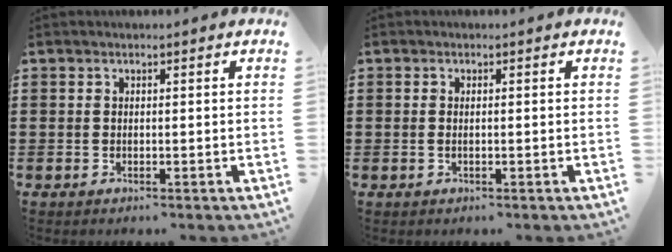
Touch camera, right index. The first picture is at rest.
{"total": 0.8, "force": [-0.2, 0.1, 0.8], "torque": [-0.014, -0.003, -0.003]}